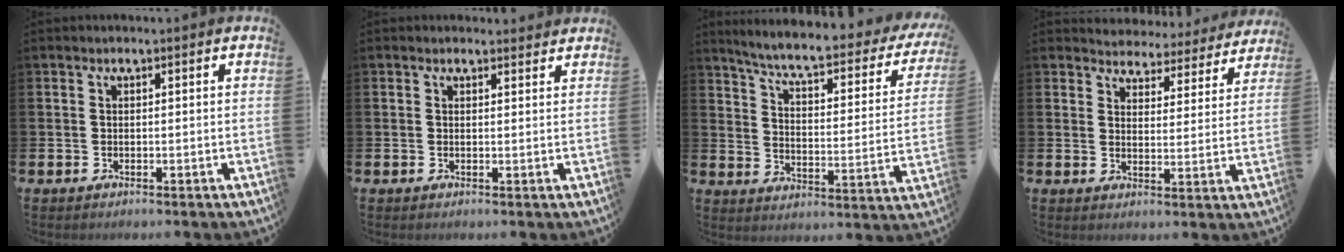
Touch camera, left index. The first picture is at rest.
{"total": 1.2, "force": [1.1, 0.5, 0.1], "torque": [0.009, -0.001, 0.018]}
{"total": 6.4, "force": [5.4, 1.0, 3.2], "torque": [-0.080, -0.047, 0.082]}
{"total": 4.2, "force": [4.0, 1.2, -0.1], "torque": [-0.008, -0.043, 0.064]}